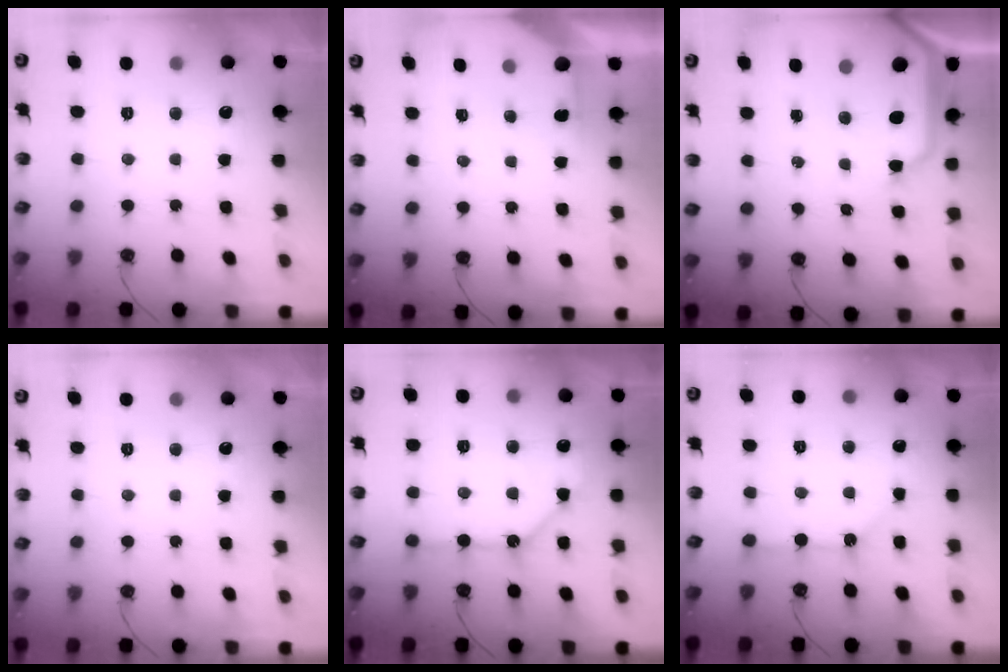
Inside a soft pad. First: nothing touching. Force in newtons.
{"total": 2.7, "press": 2.7, "slide": 0.3}
{"total": 11.9, "press": 11.8, "slide": 1.4}
{"total": 0.0}
{"total": 10.8, "press": 10.8, "slide": 1.1}
{"total": 2.5, "press": 2.5, "slide": 0.2}